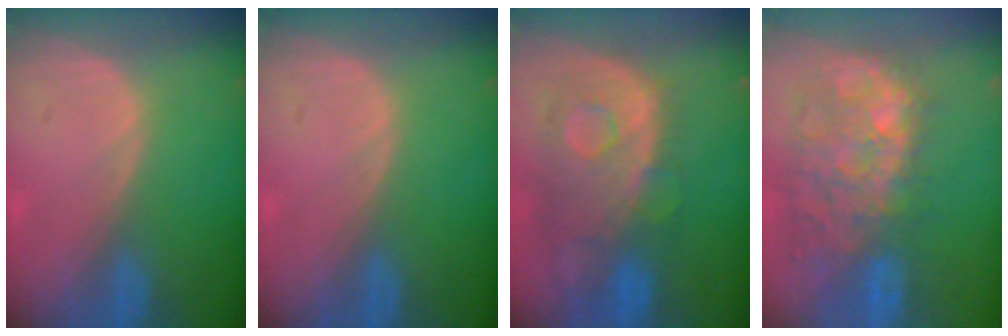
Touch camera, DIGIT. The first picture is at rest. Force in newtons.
{"total": 0.0}
{"total": 11.4, "press": 9.8, "slide": 5.8}
{"total": 12.0, "press": 11.1, "slide": 4.7}